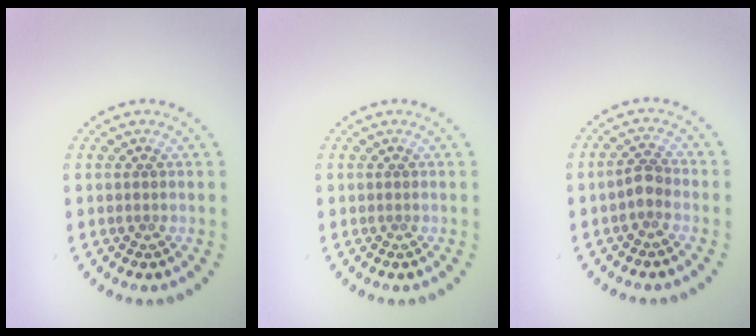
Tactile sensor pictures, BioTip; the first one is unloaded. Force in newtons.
{"total": 0.0}
{"total": 1.6, "press": 1.4, "slide": 0.7}